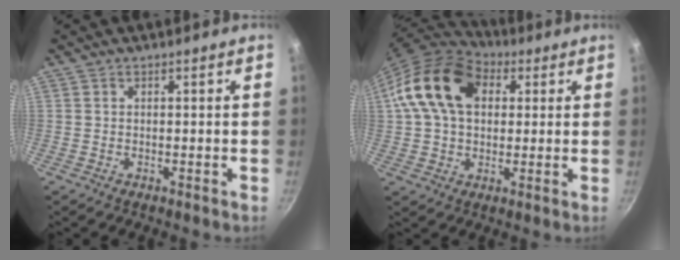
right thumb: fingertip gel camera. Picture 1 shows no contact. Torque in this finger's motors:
{"motor_torque": [0.66, 1.79, 0.64, -0.44, 0.21]}